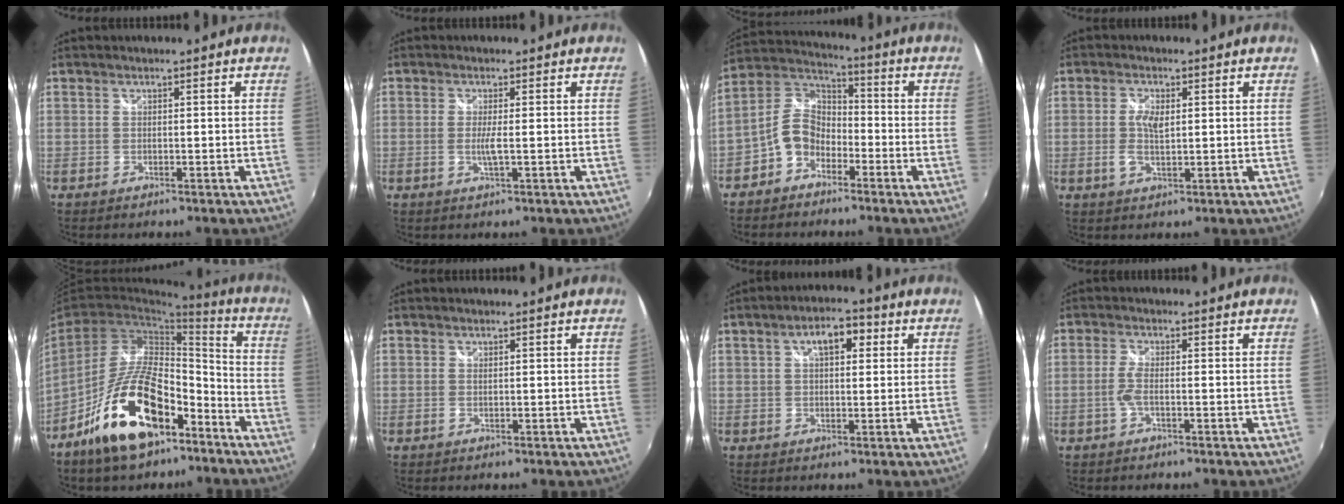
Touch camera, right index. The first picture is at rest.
{"total": 2.5, "force": [-0.3, -0.1, 2.5], "torque": [-0.049, -0.007, -0.006]}
{"total": 8.6, "force": [-4.8, 5.8, 4.1], "torque": [-0.092, 0.025, -0.098]}
{"total": 4.0, "force": [0.3, 1.8, 3.5], "torque": [-0.070, -0.001, 0.003]}
{"total": 18.6, "force": [-11.2, 8.1, 12.4], "torque": [-0.229, 0.009, -0.186]}
{"total": 0.0}
{"total": 5.9, "force": [2.0, 3.0, 4.6], "torque": [-0.073, 0.016, 0.031]}
{"total": 2.6, "force": [-0.8, 0.3, 2.4], "torque": [-0.057, 0.000, -0.018]}